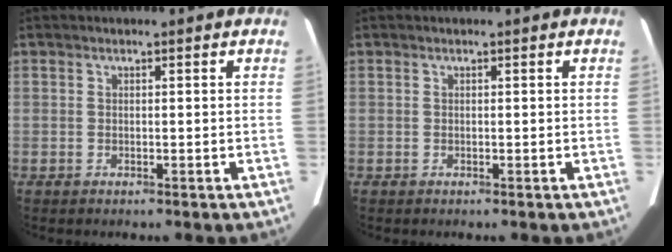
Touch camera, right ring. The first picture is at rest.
{"total": 0.0}